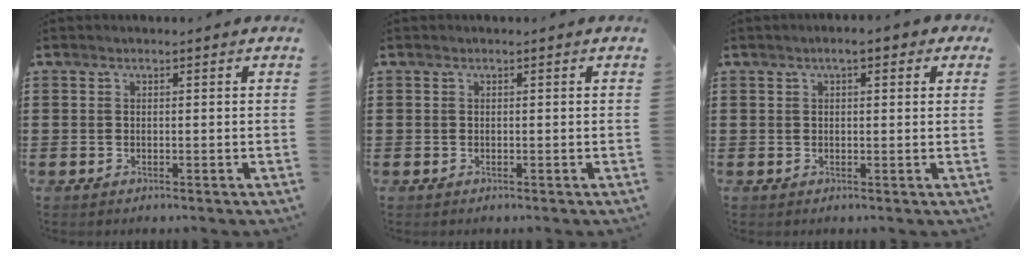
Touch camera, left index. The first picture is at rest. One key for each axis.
{"total": 0.0}
{"total": 2.7, "fx": 1.3, "fy": 0.7, "fz": 2.3, "tx": -0.047, "ty": 0.006, "tz": 0.020}